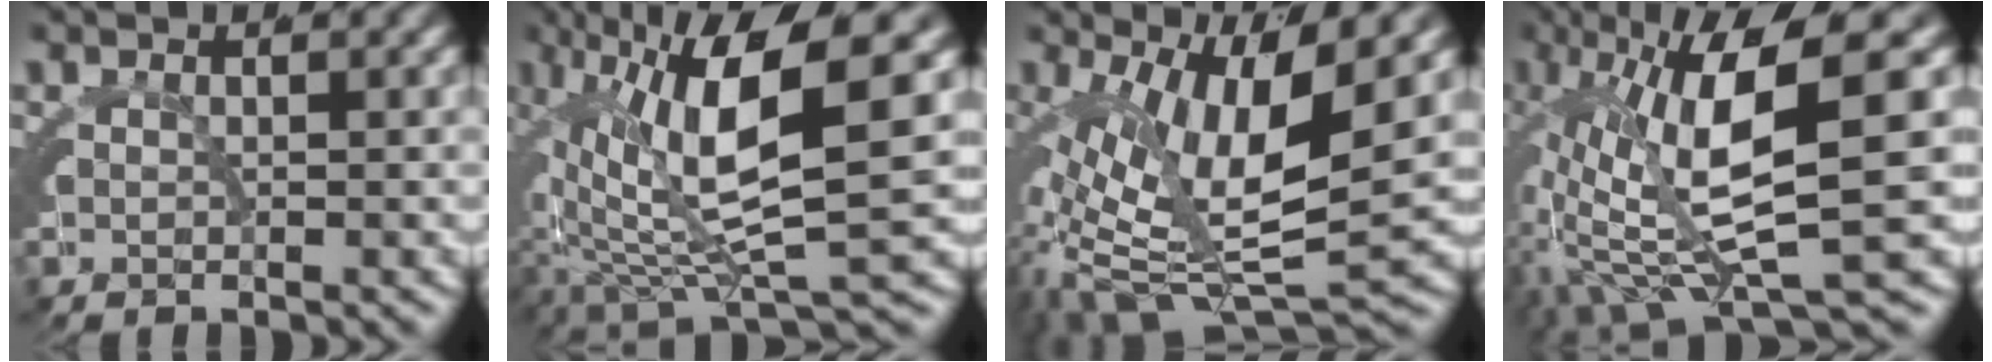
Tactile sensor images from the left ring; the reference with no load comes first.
{"total": 13.0, "force": [-0.6, 6.7, 11.2], "torque": [-0.193, -0.016, 0.002]}
{"total": 9.8, "force": [-2.6, 4.6, 8.2], "torque": [-0.136, -0.033, -0.028]}
{"total": 11.7, "force": [0.0, 4.9, 10.6], "torque": [-0.192, -0.002, -0.001]}